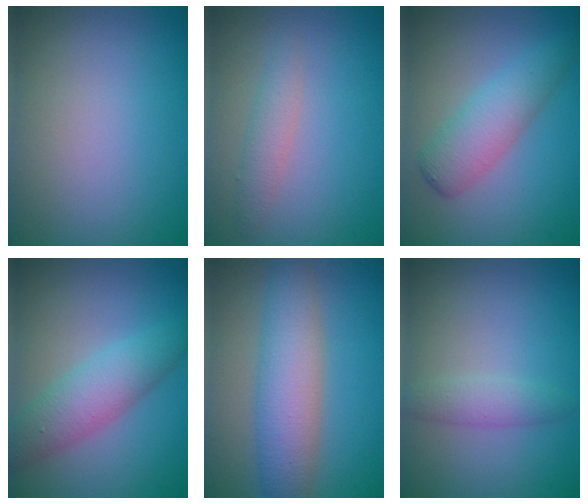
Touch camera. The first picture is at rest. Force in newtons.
{"total": 1.9, "press": 1.9, "slide": 0.1}
{"total": 4.1, "press": 4.1, "slide": 0.0}
{"total": 4.5, "press": 4.5, "slide": 0.0}
{"total": 6.0, "press": 6.0, "slide": 0.4}
{"total": 1.9, "press": 1.9, "slide": 0.0}